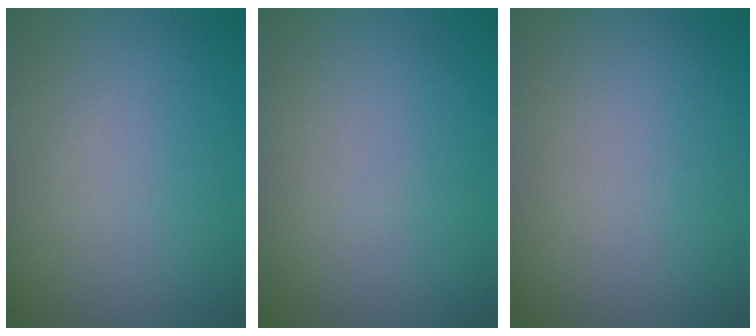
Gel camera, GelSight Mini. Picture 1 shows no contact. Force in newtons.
{"total": 0.0}
{"total": 0.0}